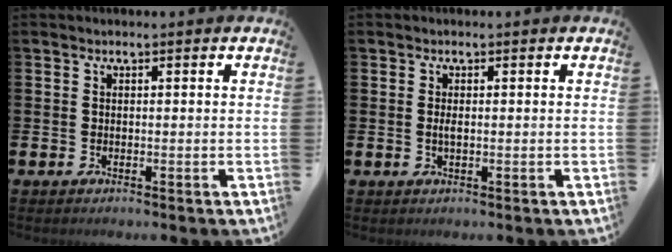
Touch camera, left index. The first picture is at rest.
{"total": 1.0, "force": [0.0, 0.4, 0.9], "torque": [-0.016, 0.001, -0.003]}